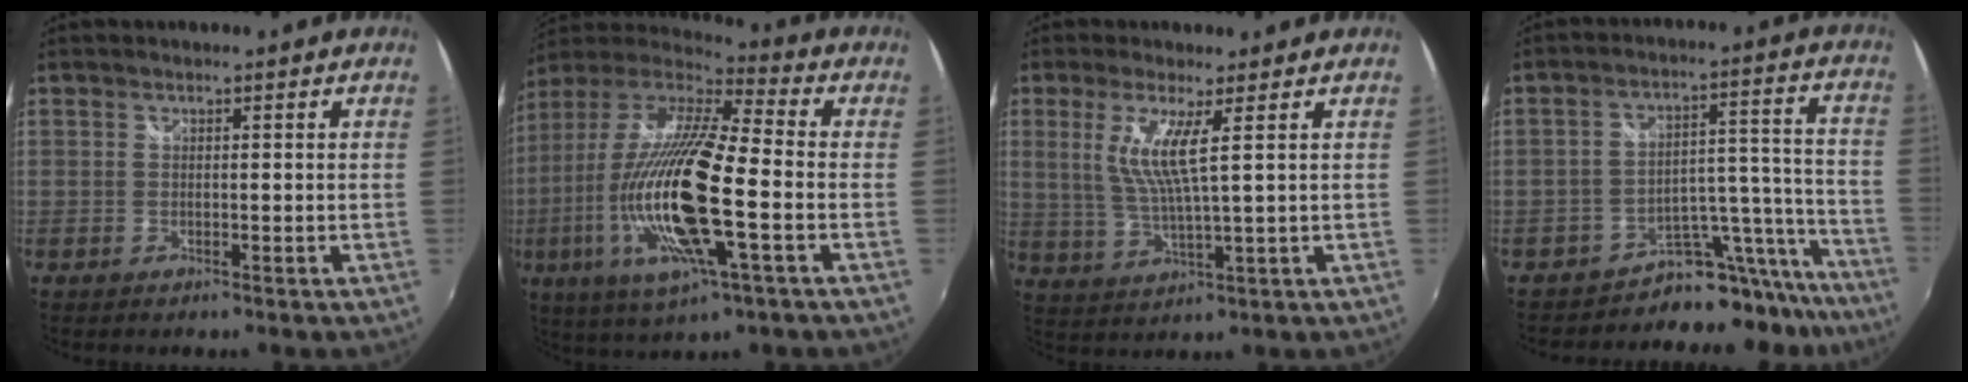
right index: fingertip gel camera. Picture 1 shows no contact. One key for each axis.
{"total": 23.8, "fx": -4.8, "fy": 4.8, "fz": 22.8, "tx": -0.425, "ty": -0.040, "tz": -0.096}
{"total": 7.0, "fx": 2.4, "fy": 0.1, "fz": 6.6, "tx": -0.138, "ty": -0.013, "tz": 0.053}
{"total": 12.6, "fx": -11.9, "fy": 4.0, "fz": 0.6, "tx": 0.019, "ty": 0.073, "tz": -0.181}